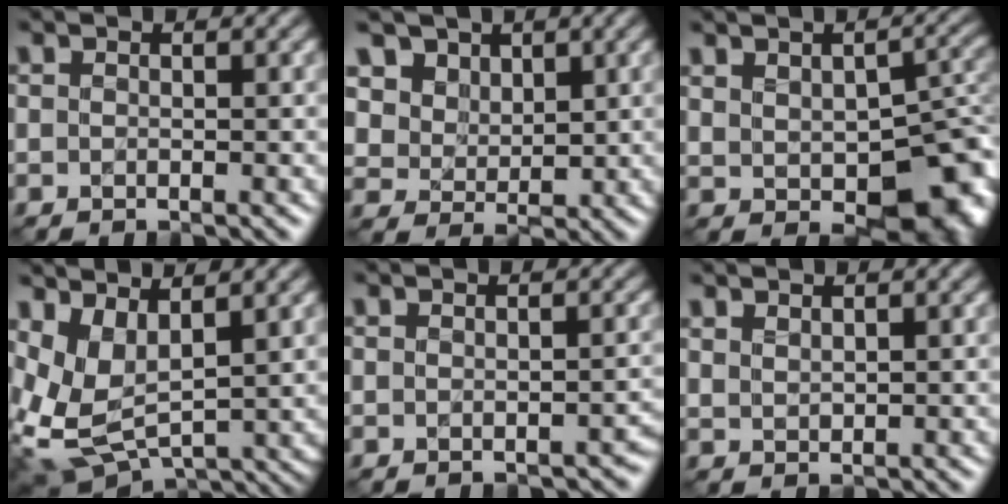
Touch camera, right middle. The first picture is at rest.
{"total": 5.8, "force": [3.3, 4.5, 1.6], "torque": [-0.043, -0.005, 0.053]}
{"total": 10.8, "force": [-2.1, 6.3, 8.6], "torque": [-0.108, -0.028, -0.004]}
{"total": 6.1, "force": [2.0, 3.0, 5.0], "torque": [-0.115, -0.007, 0.041]}
{"total": 2.0, "force": [-1.1, 1.3, 1.0], "torque": [-0.001, -0.008, -0.012]}
{"total": 0.9, "force": [0.8, 0.3, 0.3], "torque": [-0.007, -0.003, 0.021]}